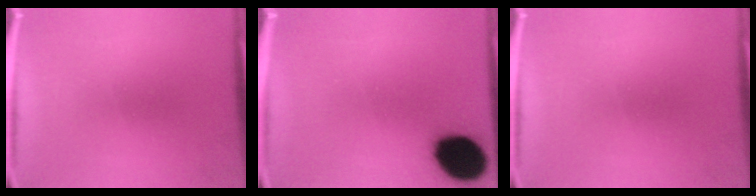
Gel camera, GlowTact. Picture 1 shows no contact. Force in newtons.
{"total": 15.8}
{"total": 0.0}